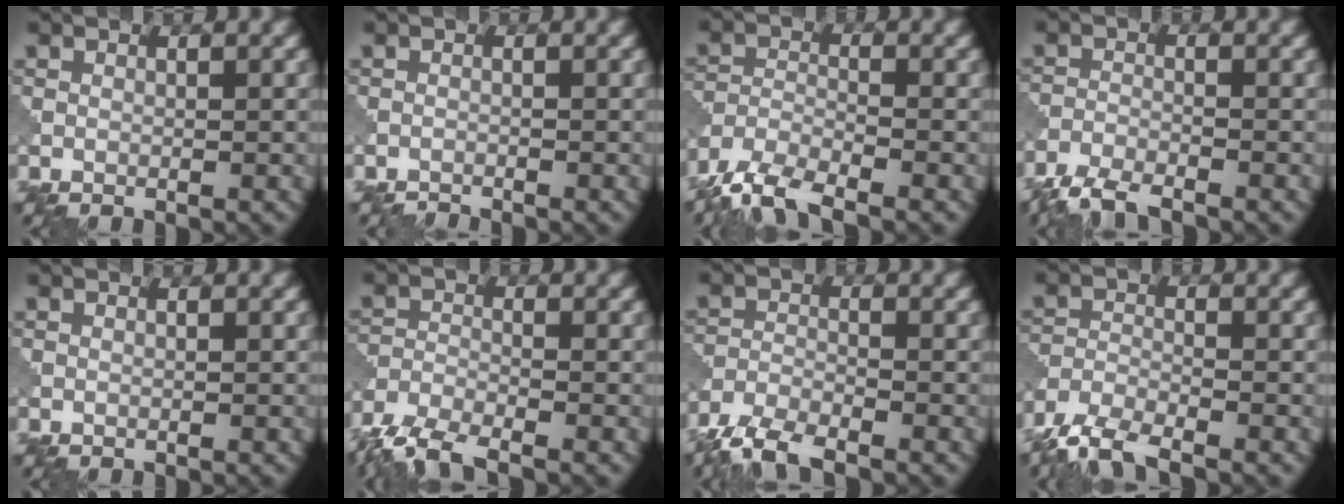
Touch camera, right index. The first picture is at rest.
{"total": 1.0, "force": [-1.0, 0.0, 0.0], "torque": [0.004, -0.001, -0.023]}
{"total": 6.1, "force": [-4.9, 1.7, 3.3], "torque": [-0.064, -0.011, -0.102]}
{"total": 4.0, "force": [-3.6, 0.7, 1.6], "torque": [-0.033, -0.008, -0.080]}
{"total": 0.0}
{"total": 5.5, "force": [-4.6, 1.3, 2.8], "torque": [-0.057, -0.012, -0.100]}
{"total": 5.0, "force": [-4.2, 1.1, 2.4], "torque": [-0.044, -0.009, -0.091]}
{"total": 5.5, "force": [-4.5, 1.3, 2.8], "torque": [-0.055, -0.010, -0.096]}